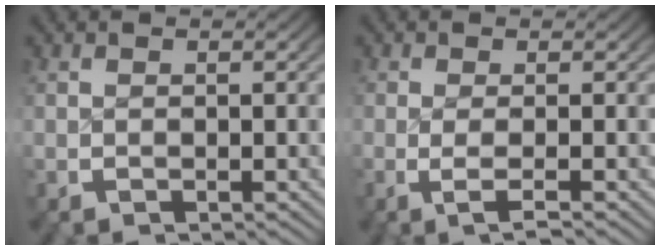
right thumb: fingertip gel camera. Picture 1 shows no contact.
{"total": 2.3, "force": [-0.7, 0.5, 2.1], "torque": [-0.045, -0.009, -0.011]}